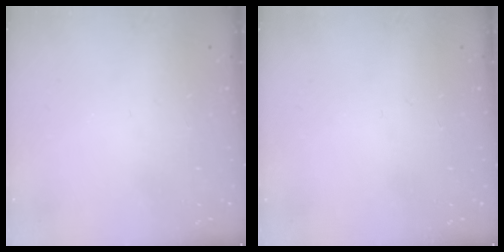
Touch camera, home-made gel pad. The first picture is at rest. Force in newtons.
{"total": 0.0}